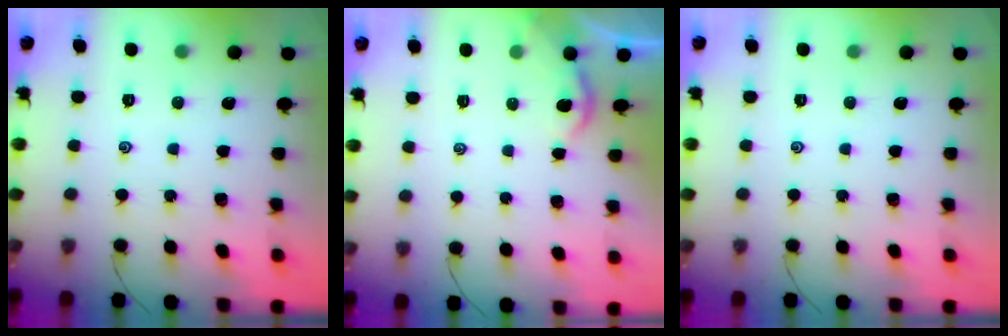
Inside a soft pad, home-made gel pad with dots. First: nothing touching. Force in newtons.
{"total": 2.0, "press": 1.9, "slide": 0.4}
{"total": 0.0}